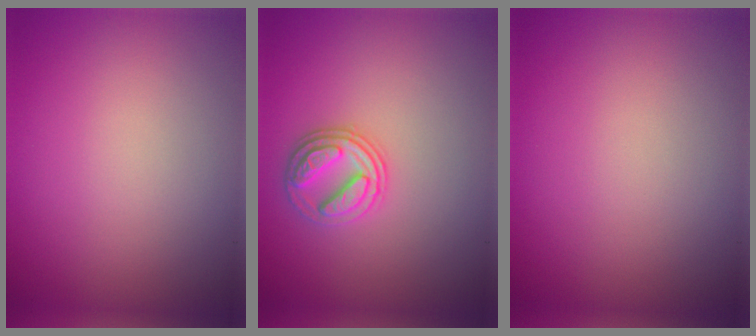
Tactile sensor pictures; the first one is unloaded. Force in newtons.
{"total": 2.6, "press": 2.6, "slide": 0.5}
{"total": 0.0}